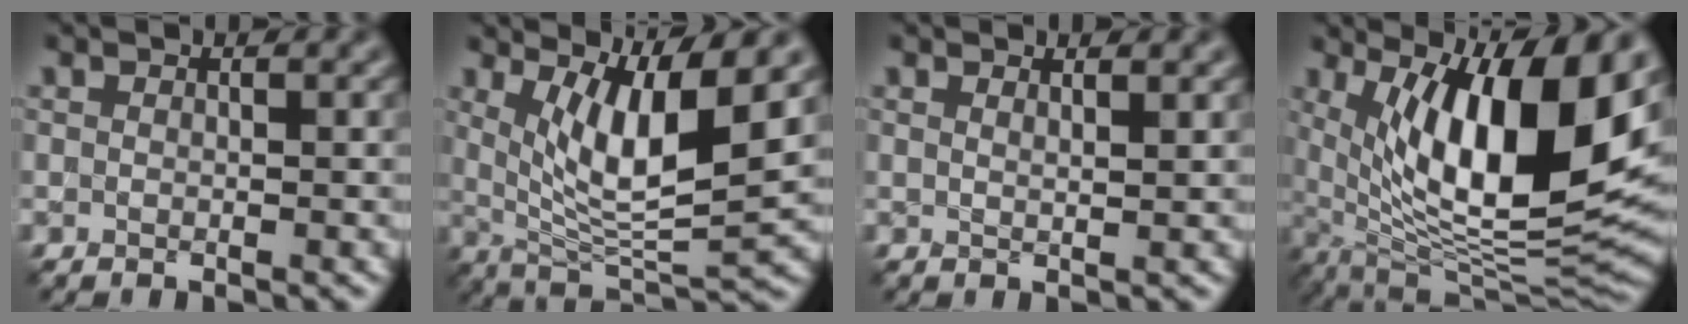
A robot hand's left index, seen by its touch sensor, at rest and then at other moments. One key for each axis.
{"total": 8.2, "fx": 2.8, "fy": 2.1, "fz": 7.4, "tx": -0.126, "ty": -0.017, "tz": 0.057}
{"total": 1.2, "fx": 1.0, "fy": 0.2, "fz": 0.6, "tx": -0.003, "ty": 0.002, "tz": 0.014}
{"total": 14.0, "fx": 3.8, "fy": 5.0, "fz": 12.5, "tx": -0.178, "ty": -0.015, "tz": 0.063}